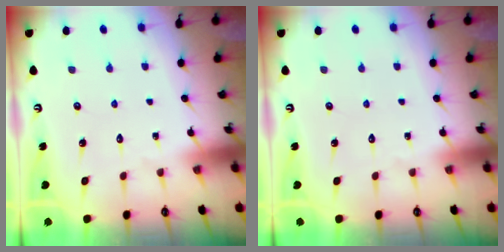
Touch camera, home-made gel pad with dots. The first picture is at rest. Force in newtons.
{"total": 0.0}